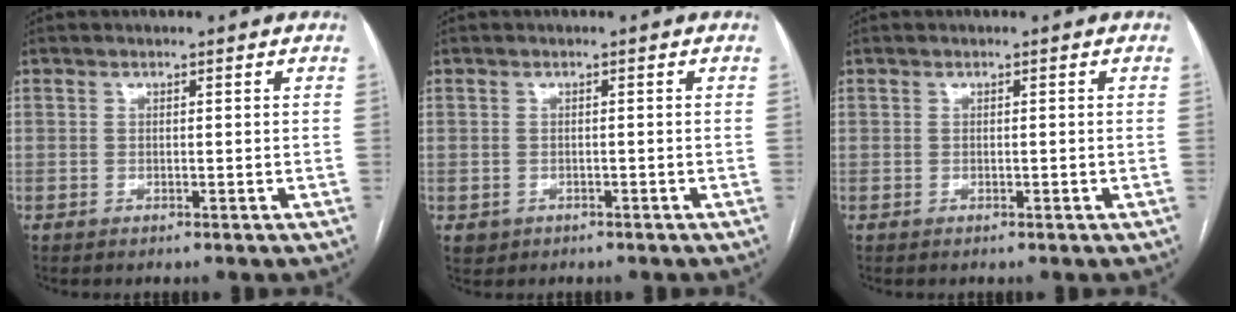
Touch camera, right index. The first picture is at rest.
{"total": 1.7, "force": [-0.8, 1.4, 0.3], "torque": [-0.009, 0.002, -0.004]}
{"total": 0.0}